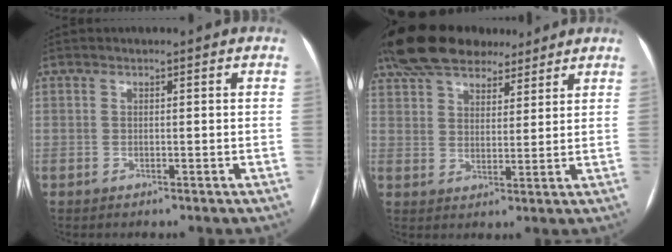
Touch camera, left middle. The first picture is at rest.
{"total": 16.0, "force": [12.7, 6.5, 7.1], "torque": [-0.141, 0.047, 0.212]}